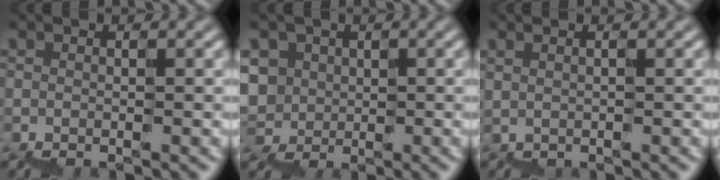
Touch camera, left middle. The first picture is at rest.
{"total": 4.0, "force": [1.2, 3.9, -0.2], "torque": [-0.004, 0.031, 0.011]}
{"total": 0.7, "force": [0.7, -0.1, -0.1], "torque": [0.011, -0.001, 0.012]}